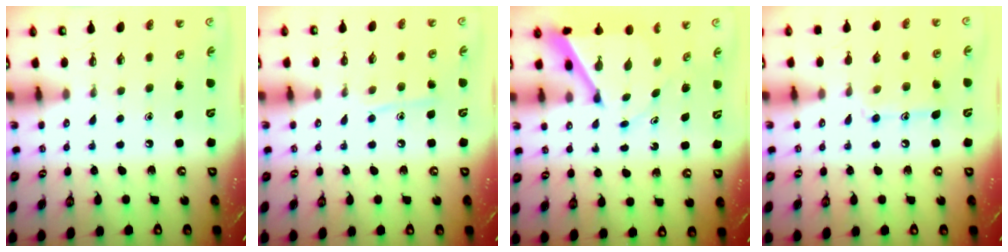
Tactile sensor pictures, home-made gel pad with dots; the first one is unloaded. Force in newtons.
{"total": 8.0, "press": 8.0, "slide": 0.7}
{"total": 6.8, "press": 6.8, "slide": 0.5}
{"total": 11.0, "press": 10.9, "slide": 0.7}